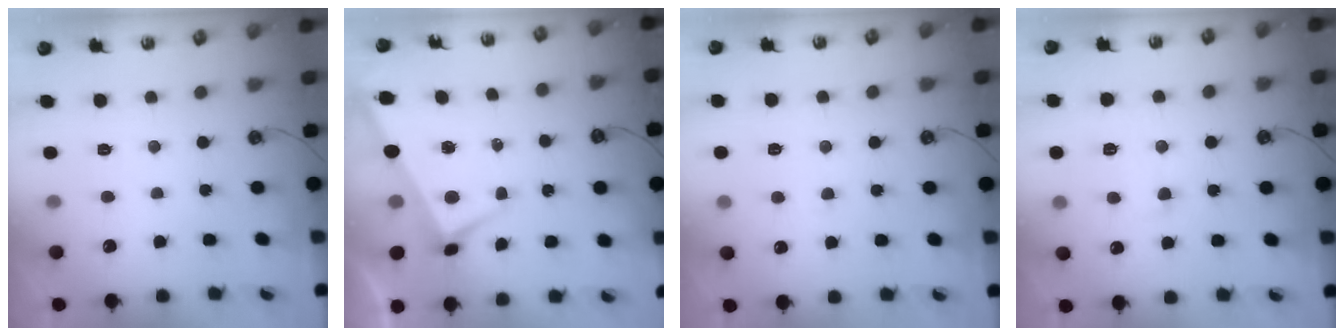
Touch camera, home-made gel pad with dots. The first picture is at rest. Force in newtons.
{"total": 3.0, "press": 2.9, "slide": 0.9}
{"total": 3.6, "press": 3.5, "slide": 0.7}
{"total": 1.1, "press": 0.4, "slide": 1.0}